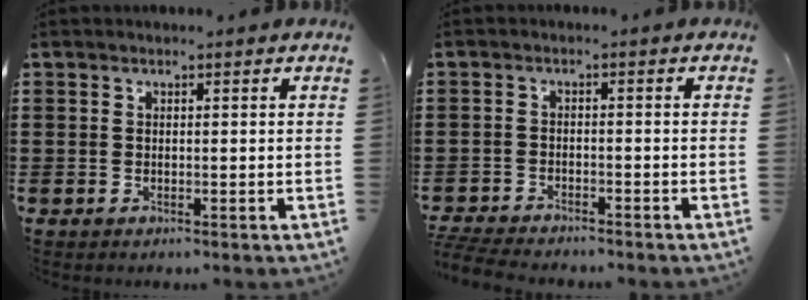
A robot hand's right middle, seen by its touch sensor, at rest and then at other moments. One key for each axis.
{"total": 3.6, "fx": -3.6, "fy": 0.1, "fz": 0.5, "tx": -0.024, "ty": -0.009, "tz": -0.078}